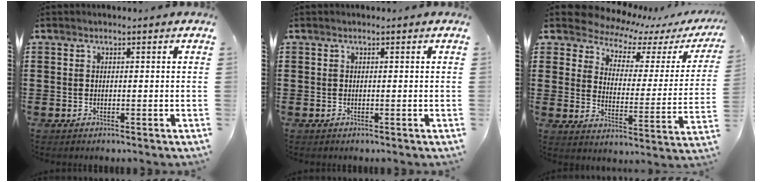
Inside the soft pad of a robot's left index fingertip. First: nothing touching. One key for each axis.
{"total": 0.0}
{"total": 5.9, "fx": 5.7, "fy": 1.4, "fz": 1.1, "tx": -0.050, "ty": -0.045, "tz": 0.094}